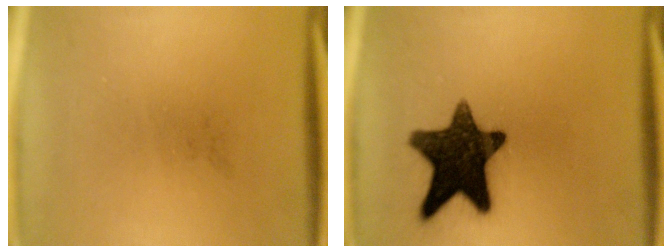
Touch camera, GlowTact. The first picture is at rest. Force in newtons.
{"total": 14.9}